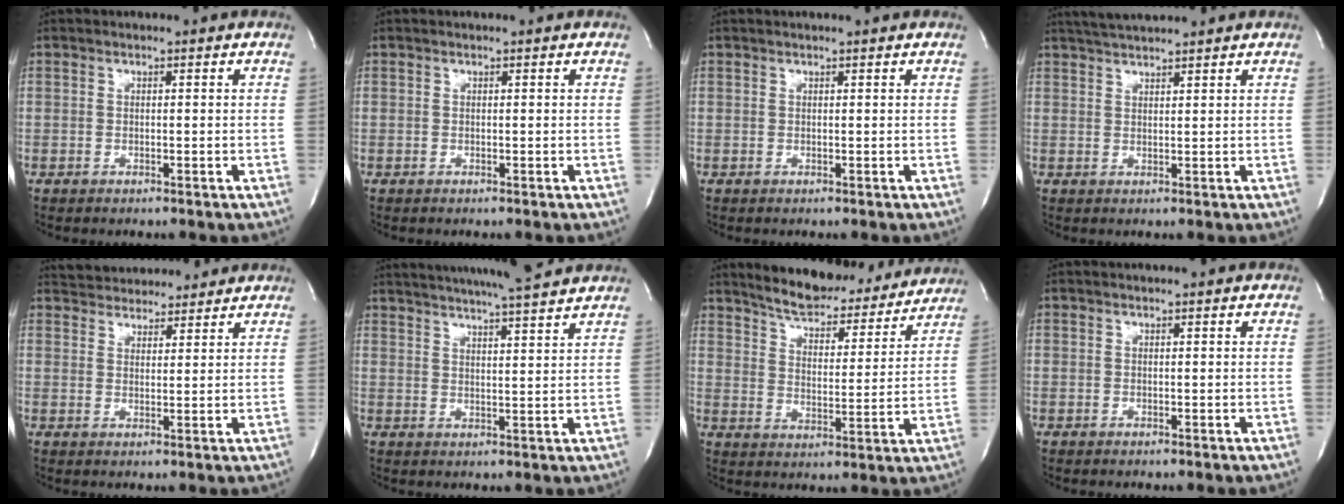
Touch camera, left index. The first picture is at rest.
{"total": 0.5, "force": [0.5, 0.0, 0.2], "torque": [-0.002, 0.003, 0.007]}
{"total": 2.2, "force": [2.0, 0.0, 1.0], "torque": [-0.011, 0.014, 0.024]}
{"total": 5.5, "force": [5.1, -0.4, 2.0], "torque": [-0.040, 0.024, 0.089]}
{"total": 10.3, "force": [9.7, 2.7, 2.1], "torque": [-0.026, 0.021, 0.139]}
{"total": 17.1, "force": [15.6, 0.2, 7.0], "torque": [-0.124, 0.006, 0.213]}
{"total": 17.8, "force": [16.4, 4.2, 5.5], "torque": [-0.072, -0.010, 0.227]}
{"total": 1.3, "force": [1.2, 0.0, 0.6], "torque": [-0.006, 0.010, 0.017]}